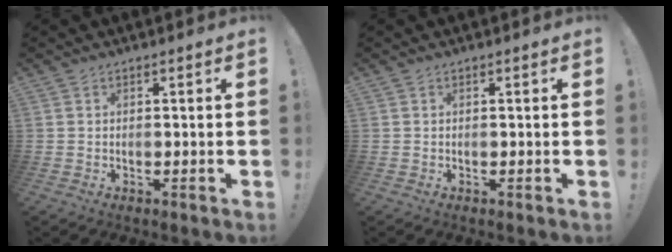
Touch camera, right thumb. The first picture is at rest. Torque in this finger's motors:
{"motor_torque": [0.00, 0.00, 0.03, 0.03, 0.00]}